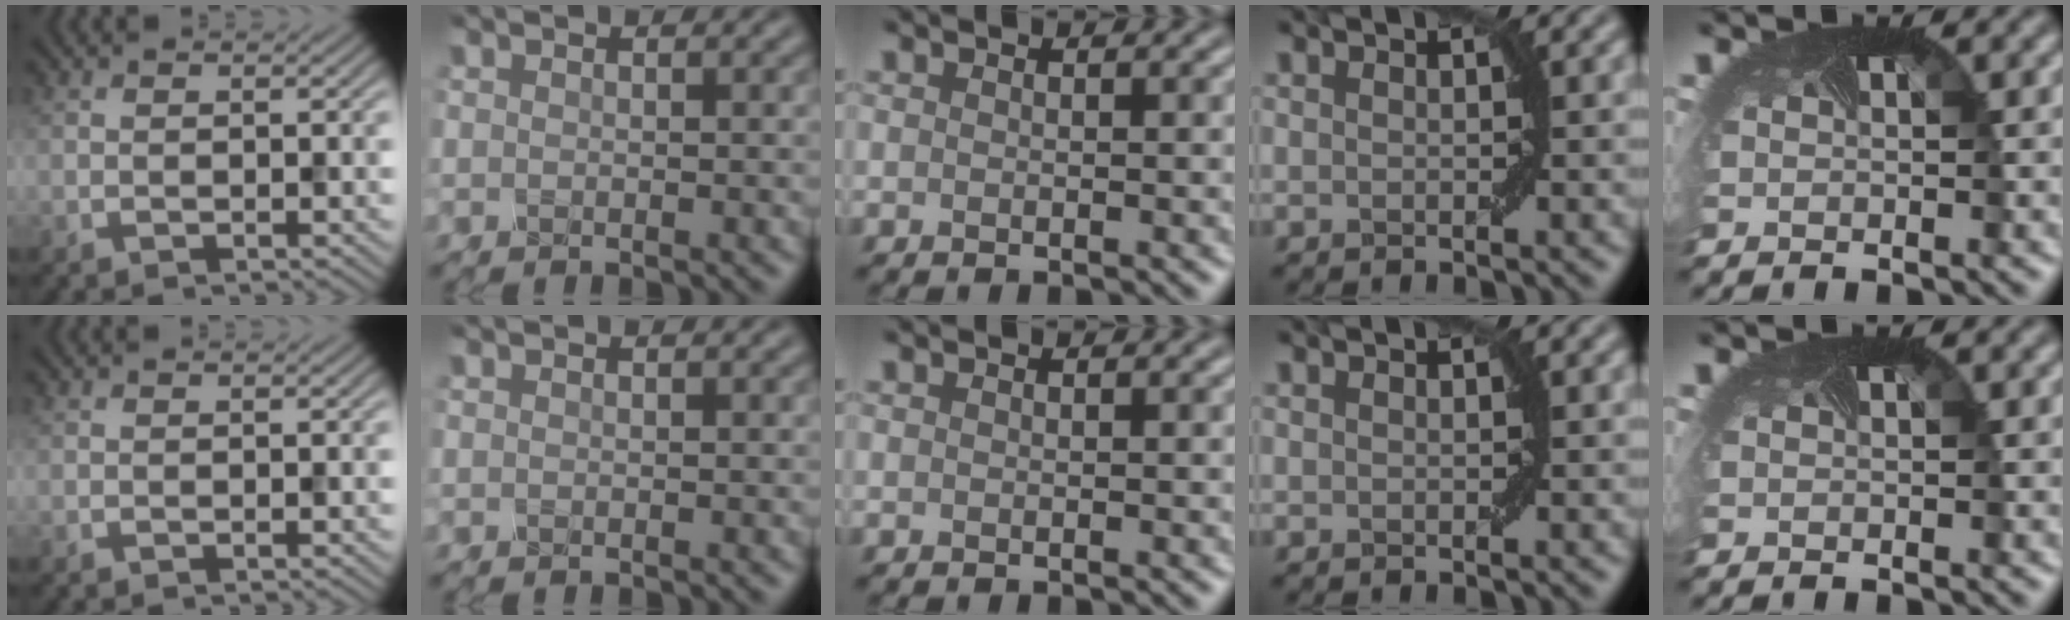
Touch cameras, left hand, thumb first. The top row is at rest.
{}